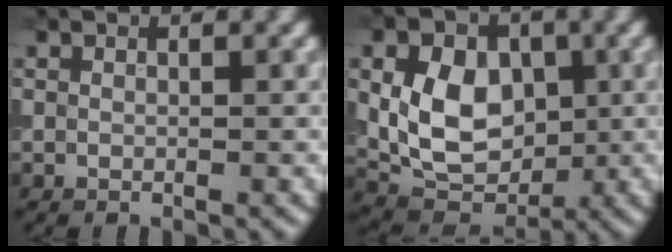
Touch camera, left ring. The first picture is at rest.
{"total": 7.4, "force": [0.7, 5.5, 5.0], "torque": [-0.094, -0.004, 0.010]}